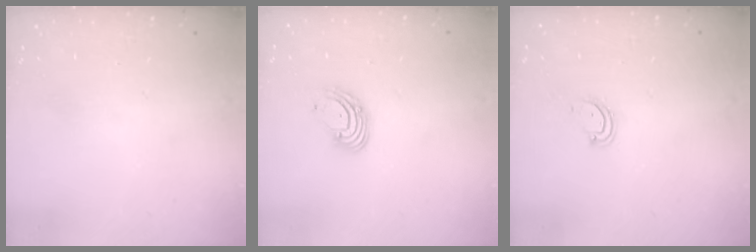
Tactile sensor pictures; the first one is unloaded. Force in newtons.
{"total": 4.8, "press": 4.7, "slide": 0.5}
{"total": 3.8, "press": 3.8, "slide": 0.4}